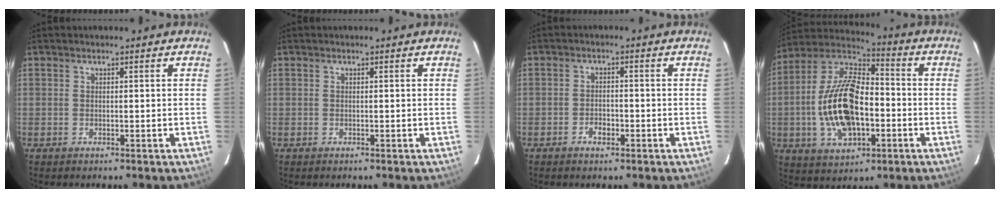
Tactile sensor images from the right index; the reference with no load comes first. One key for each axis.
{"total": 0.0}
{"total": 2.6, "fx": -1.5, "fy": 1.5, "fz": 1.5, "tx": -0.031, "ty": 0.001, "tz": -0.027}
{"total": 18.7, "fx": -3.7, "fy": 9.9, "fz": 15.3, "tx": -0.313, "ty": 0.011, "tz": -0.062}